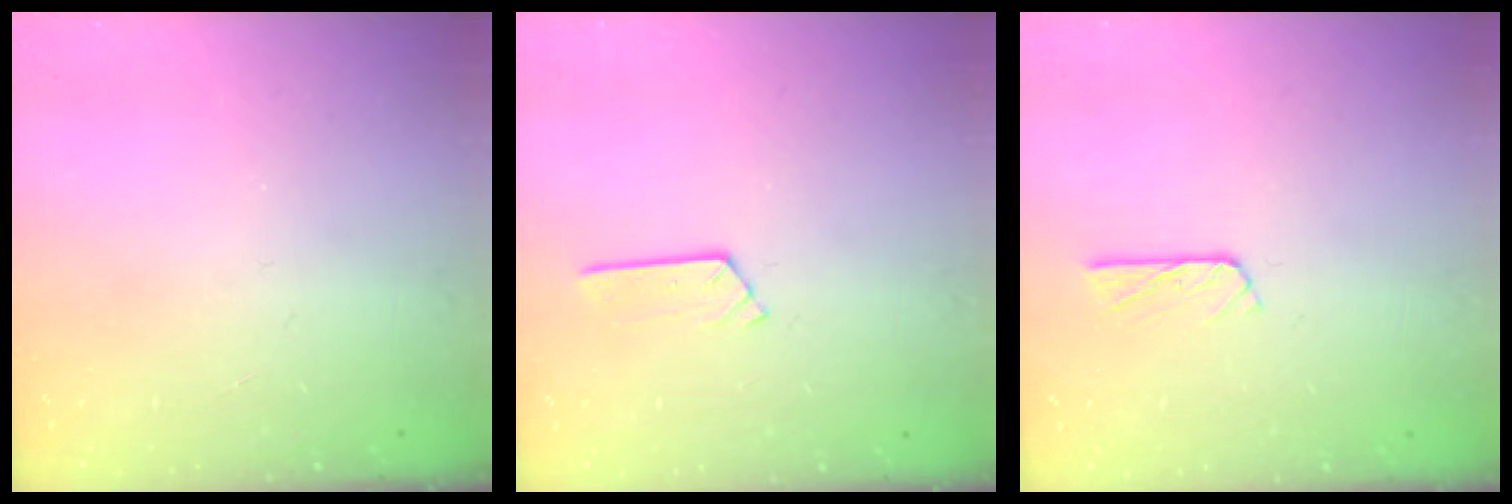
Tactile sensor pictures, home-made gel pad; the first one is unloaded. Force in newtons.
{"total": 2.4, "press": 2.4, "slide": 0.2}
{"total": 3.7, "press": 3.6, "slide": 0.4}